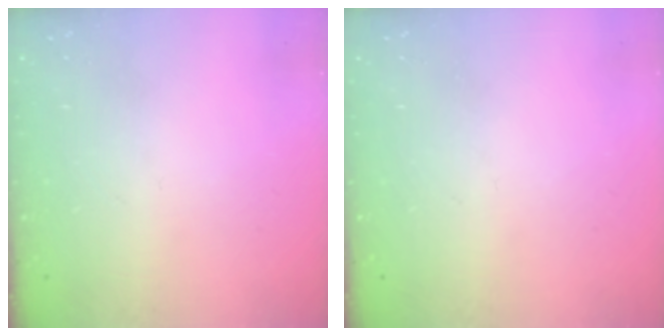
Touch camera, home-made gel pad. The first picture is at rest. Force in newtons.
{"total": 0.0}